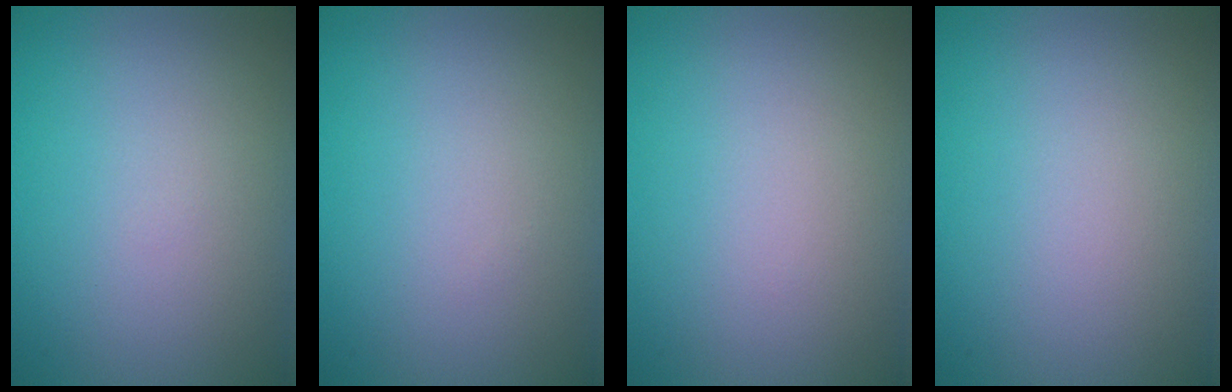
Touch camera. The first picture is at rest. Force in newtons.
{"total": 0.0}
{"total": 0.0}
{"total": 0.0}